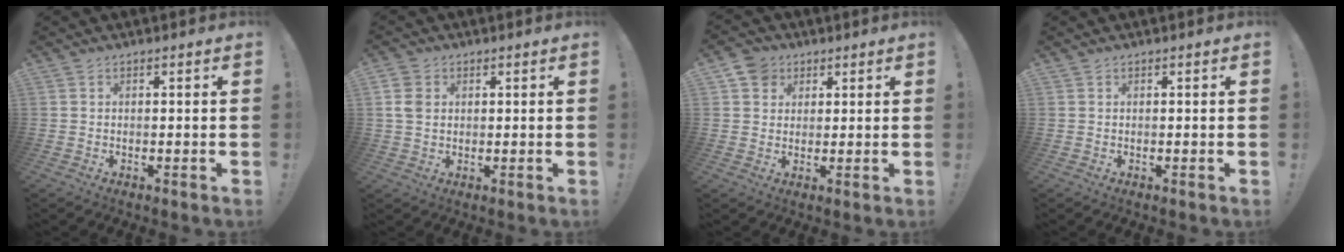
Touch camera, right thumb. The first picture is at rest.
{"total": 4.8, "force": [1.2, 3.9, 2.6], "torque": [-0.044, 0.001, 0.022]}
{"total": 6.0, "force": [2.9, 5.0, 1.5], "torque": [-0.027, -0.010, 0.057]}
{"total": 0.0}